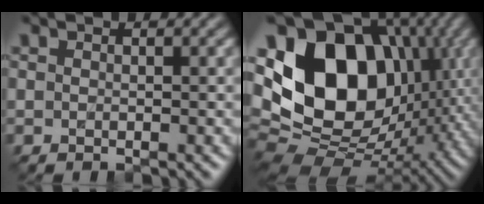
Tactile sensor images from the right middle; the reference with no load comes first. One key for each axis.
{"total": 17.0, "fx": 3.1, "fy": 12.2, "fz": 11.5, "tx": -0.222, "ty": 0.013, "tz": 0.045}